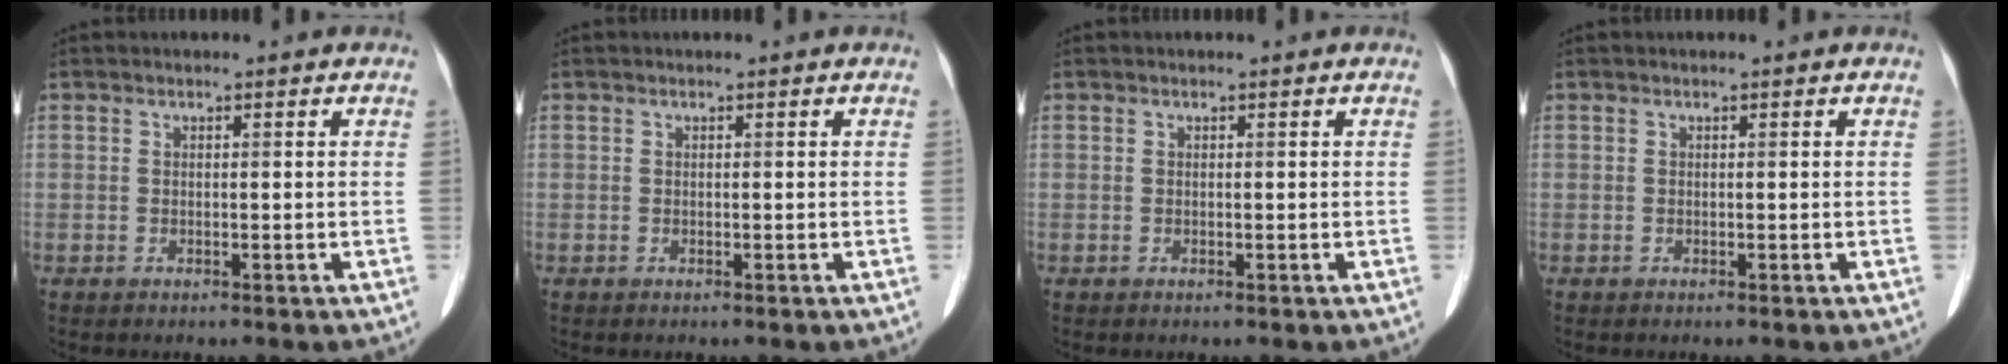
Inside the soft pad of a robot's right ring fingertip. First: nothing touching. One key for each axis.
{"total": 0.0}
{"total": 0.0}
{"total": 0.0}